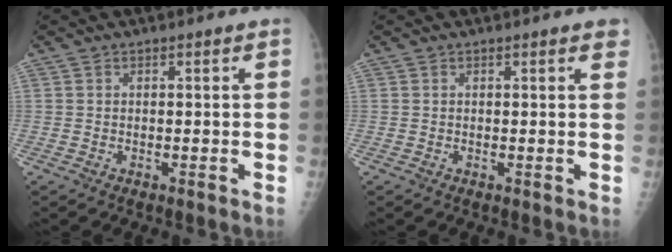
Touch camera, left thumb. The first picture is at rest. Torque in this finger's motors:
{"motor_torque": [1.81, 0.98, 0.12, 0.00, 0.00]}